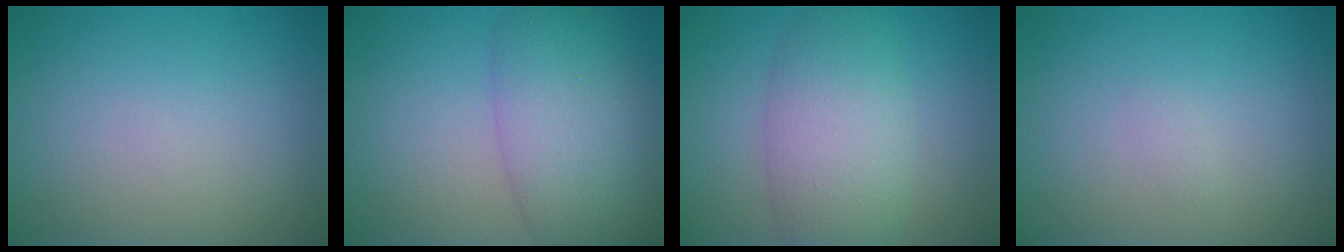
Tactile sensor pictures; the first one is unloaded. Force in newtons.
{"total": 7.4, "press": 7.4, "slide": 0.1}
{"total": 6.2, "press": 6.2, "slide": 0.4}
{"total": 0.5, "press": 0.5, "slide": 0.1}